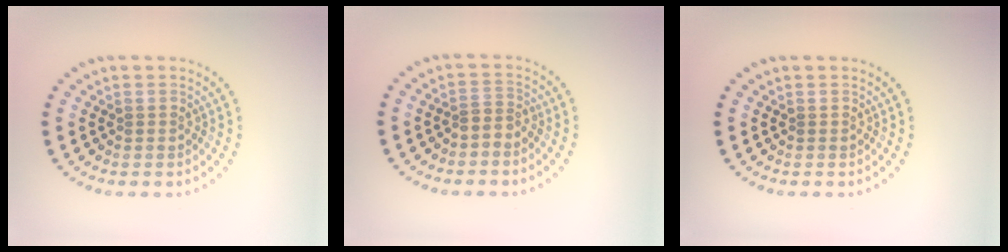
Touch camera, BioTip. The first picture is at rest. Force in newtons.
{"total": 1.1, "press": 0.6, "slide": 0.9}
{"total": 0.0}